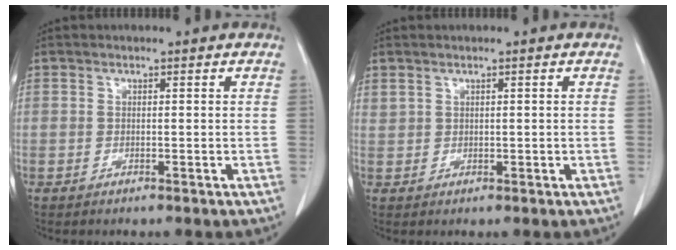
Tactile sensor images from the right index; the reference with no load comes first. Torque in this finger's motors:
{"motor_torque": [-0.09, 0.12, -0.02, 0.00]}